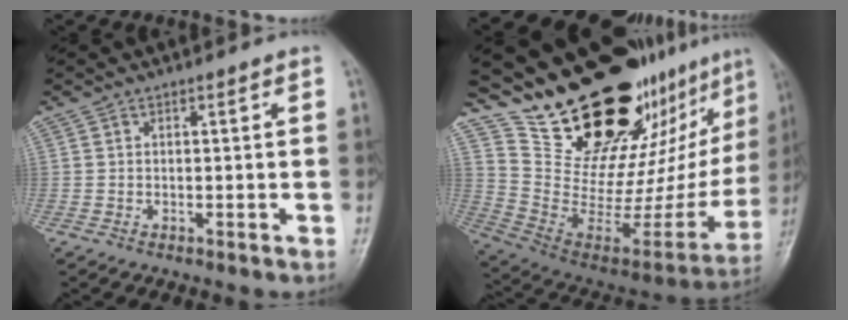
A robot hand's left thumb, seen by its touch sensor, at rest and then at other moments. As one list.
[{"total": 30.8, "force": [21.2, 12.1, 18.8], "torque": [-0.244, -0.117, 0.345]}]